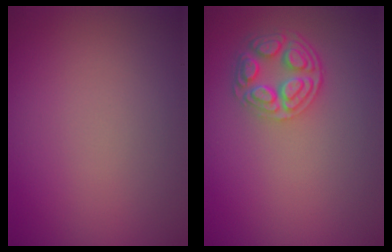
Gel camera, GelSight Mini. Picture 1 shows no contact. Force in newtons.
{"total": 4.2, "press": 3.5, "slide": 2.3}